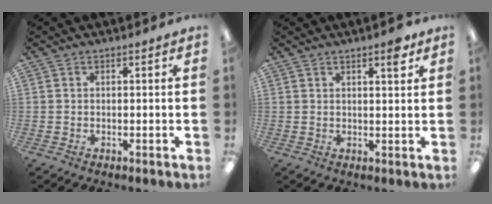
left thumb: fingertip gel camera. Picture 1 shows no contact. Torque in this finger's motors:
{"motor_torque": [0.01, 0.04, -0.18, -0.03, 0.01]}